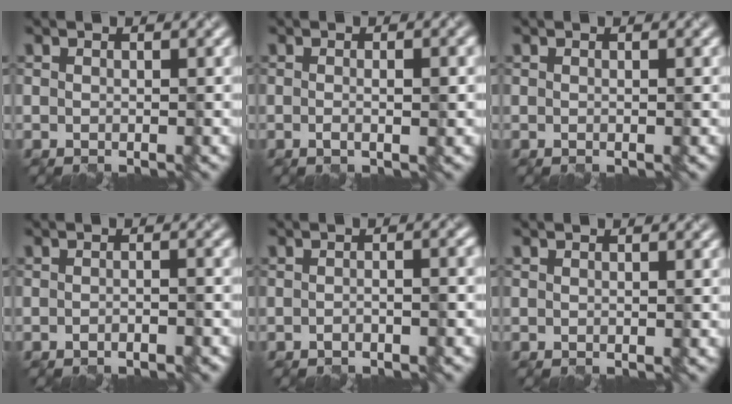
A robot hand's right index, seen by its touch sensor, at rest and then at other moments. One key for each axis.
{"total": 2.7, "fx": -0.1, "fy": 0.9, "fz": 2.6, "tx": -0.025, "ty": 0.003, "tz": -0.008}
{"total": 0.0}
{"total": 2.6, "fx": -1.4, "fy": 1.0, "fz": 2.0, "tx": -0.005, "ty": 0.009, "tz": -0.018}
{"total": 3.9, "fx": -1.0, "fy": 1.9, "fz": 3.3, "tx": -0.006, "ty": 0.010, "tz": -0.027}
{"total": 0.0}